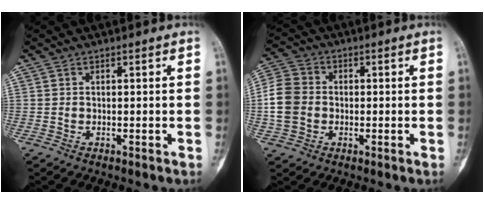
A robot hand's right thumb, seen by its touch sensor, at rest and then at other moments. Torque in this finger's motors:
{"motor_torque": [-0.47, 0.38, 0.54, 0.11, 0.04]}